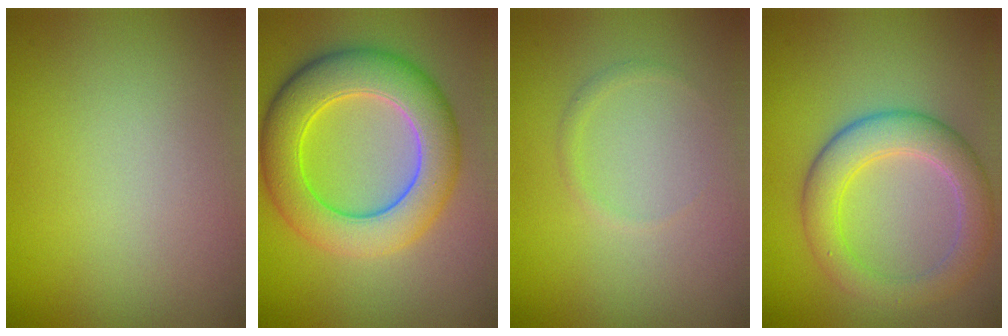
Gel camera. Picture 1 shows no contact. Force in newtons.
{"total": 8.5, "press": 8.4, "slide": 0.4}
{"total": 0.7, "press": 0.7, "slide": 0.1}
{"total": 4.9, "press": 4.9, "slide": 0.4}